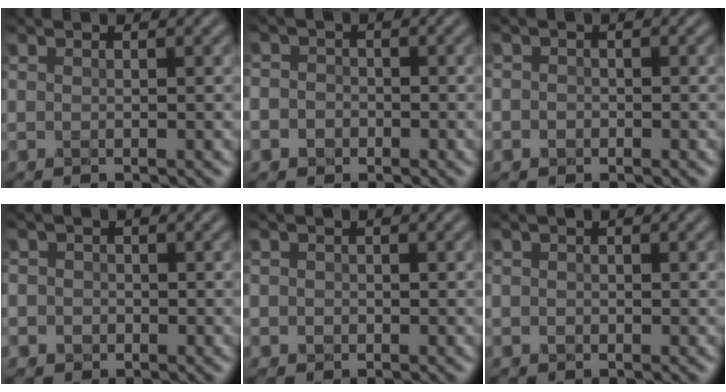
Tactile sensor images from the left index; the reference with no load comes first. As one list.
[{"total": 3.9, "force": [-1.1, 3.6, 1.1], "torque": [0.002, 0.011, -0.049]}, {"total": 1.5, "force": [-0.4, 1.4, 0.5], "torque": [0.006, 0.003, -0.020]}, {"total": 2.4, "force": [-0.5, 2.2, 0.8], "torque": [0.007, 0.013, -0.036]}, {"total": 1.2, "force": [-0.4, 1.0, 0.3], "torque": [0.005, 0.001, -0.014]}, {"total": 0.9, "force": [-0.4, 0.8, 0.2], "torque": [0.003, 0.000, -0.014]}]